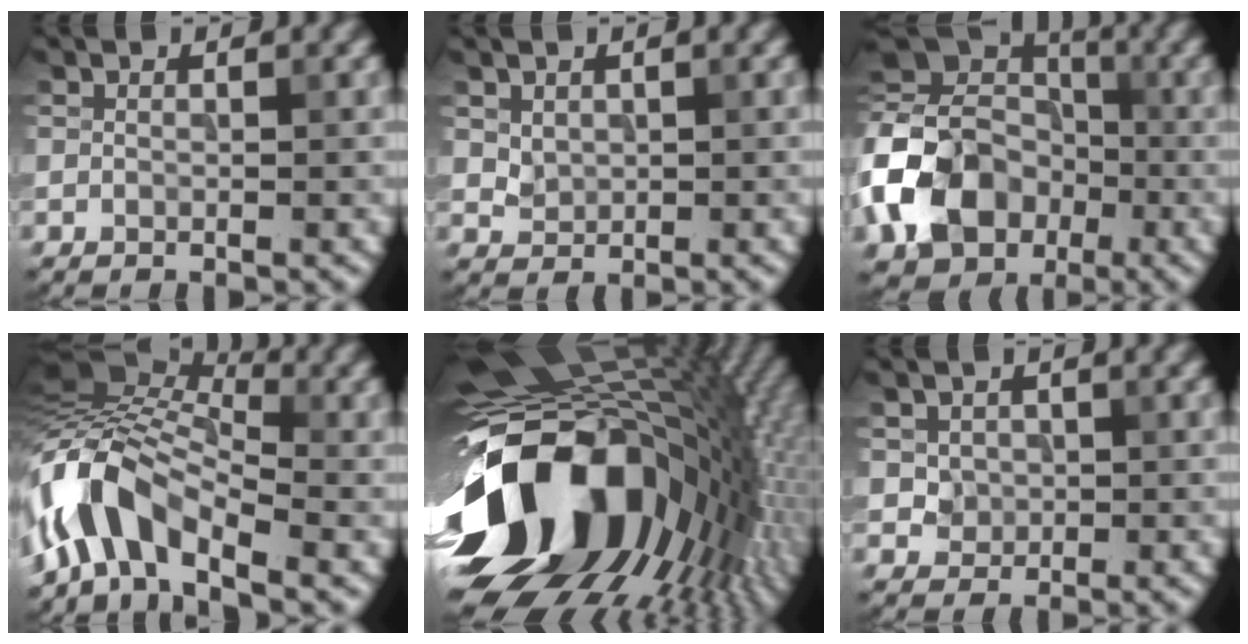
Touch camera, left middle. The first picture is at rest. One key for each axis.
{"total": 1.3, "fx": 0.4, "fy": 1.0, "fz": 0.6, "tx": -0.015, "ty": -0.005, "tz": 0.014}
{"total": 11.5, "fx": -3.5, "fy": 9.0, "fz": 6.1, "tx": -0.135, "ty": 0.001, "tz": -0.082}
{"total": 8.2, "fx": -3.6, "fy": 4.1, "fz": 6.0, "tx": -0.113, "ty": 0.022, "tz": -0.090}
{"total": 18.5, "fx": -3.6, "fy": 12.0, "fz": 13.5, "tx": -0.253, "ty": -0.003, "tz": -0.072}
{"total": 2.0, "fx": 0.2, "fy": 1.8, "fz": 0.8, "tx": -0.020, "ty": -0.007, "tz": 0.023}